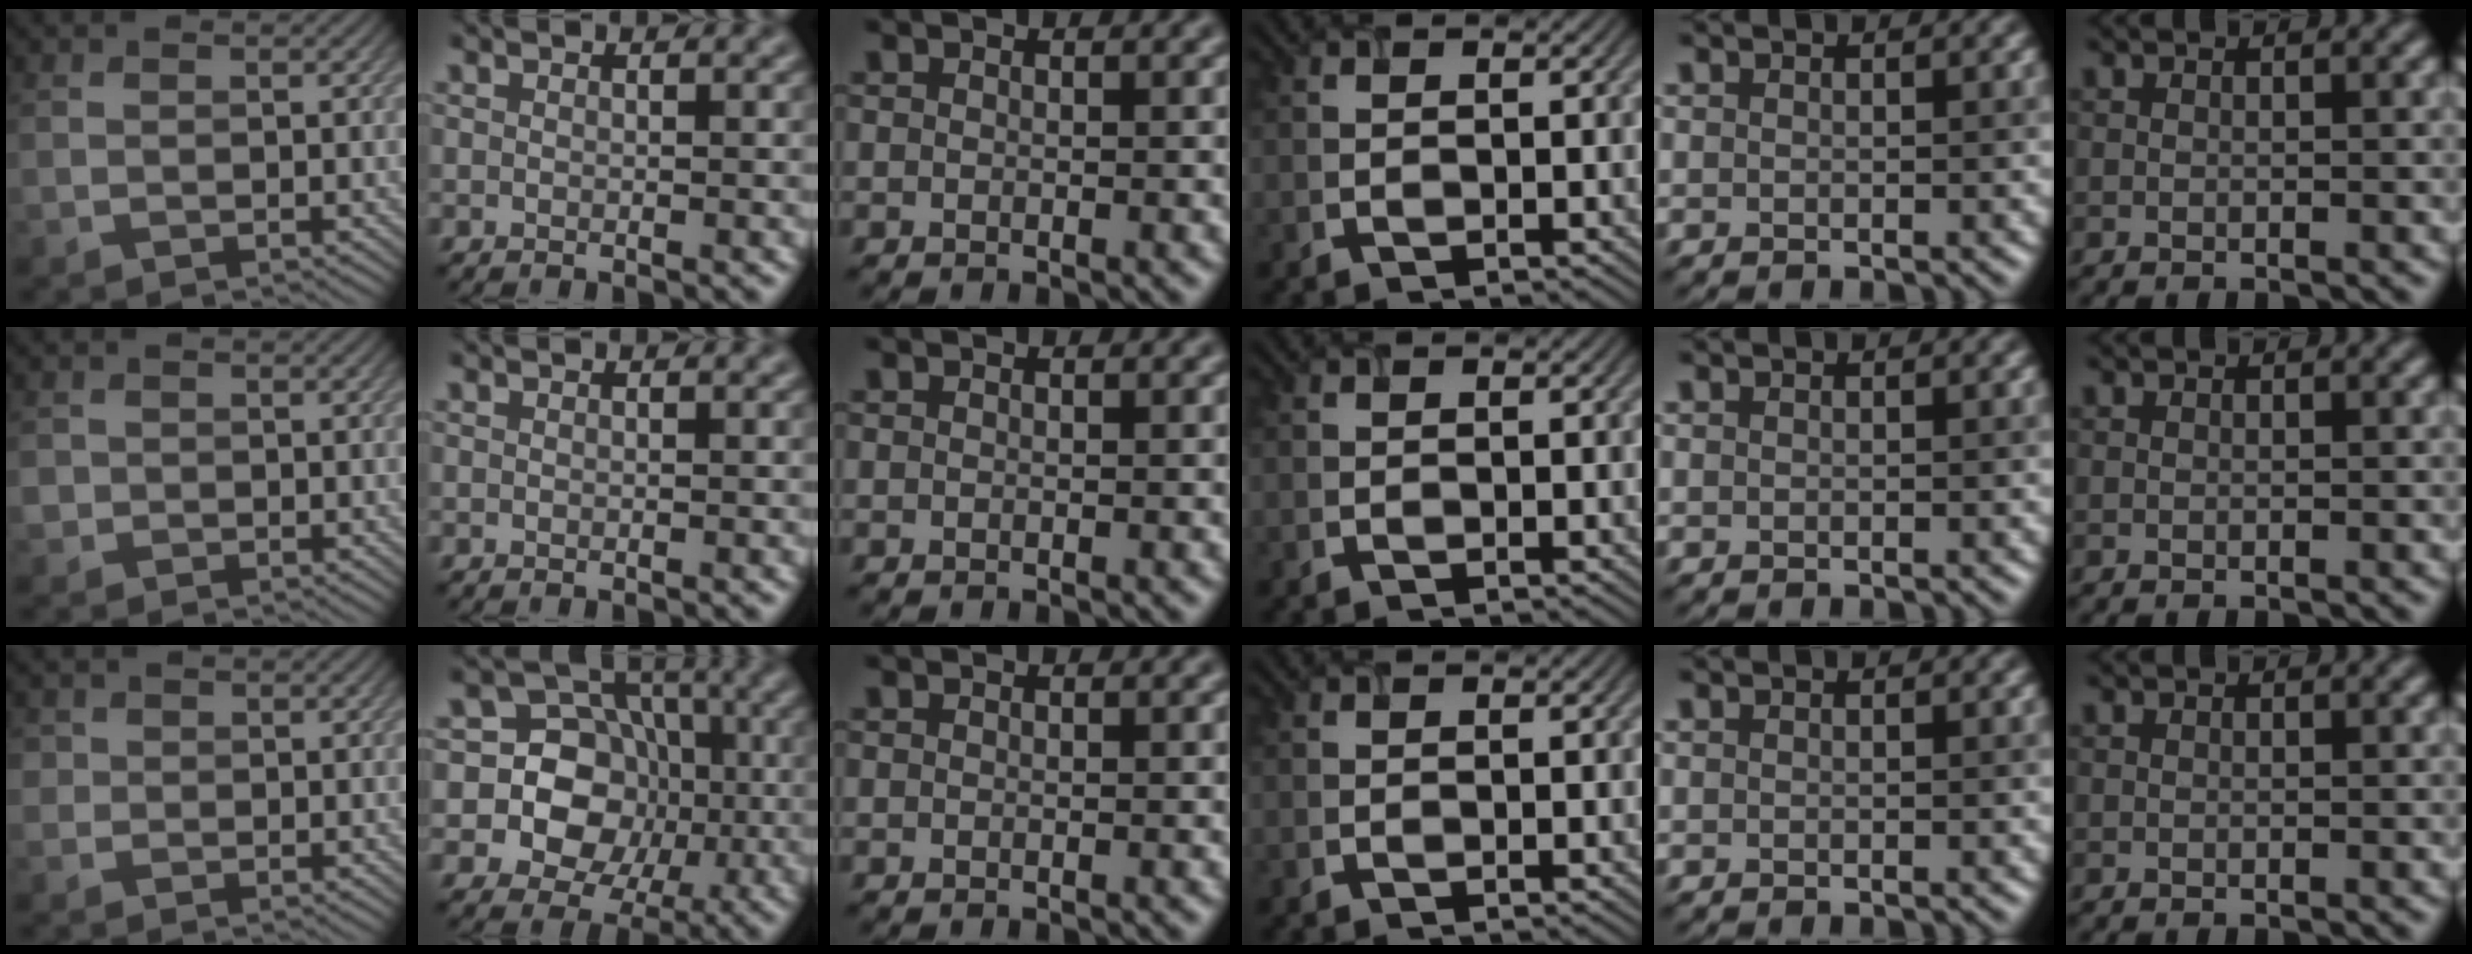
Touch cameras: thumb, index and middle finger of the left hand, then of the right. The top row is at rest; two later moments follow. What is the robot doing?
{"motion": "close", "object": "airpods case & airpods"}